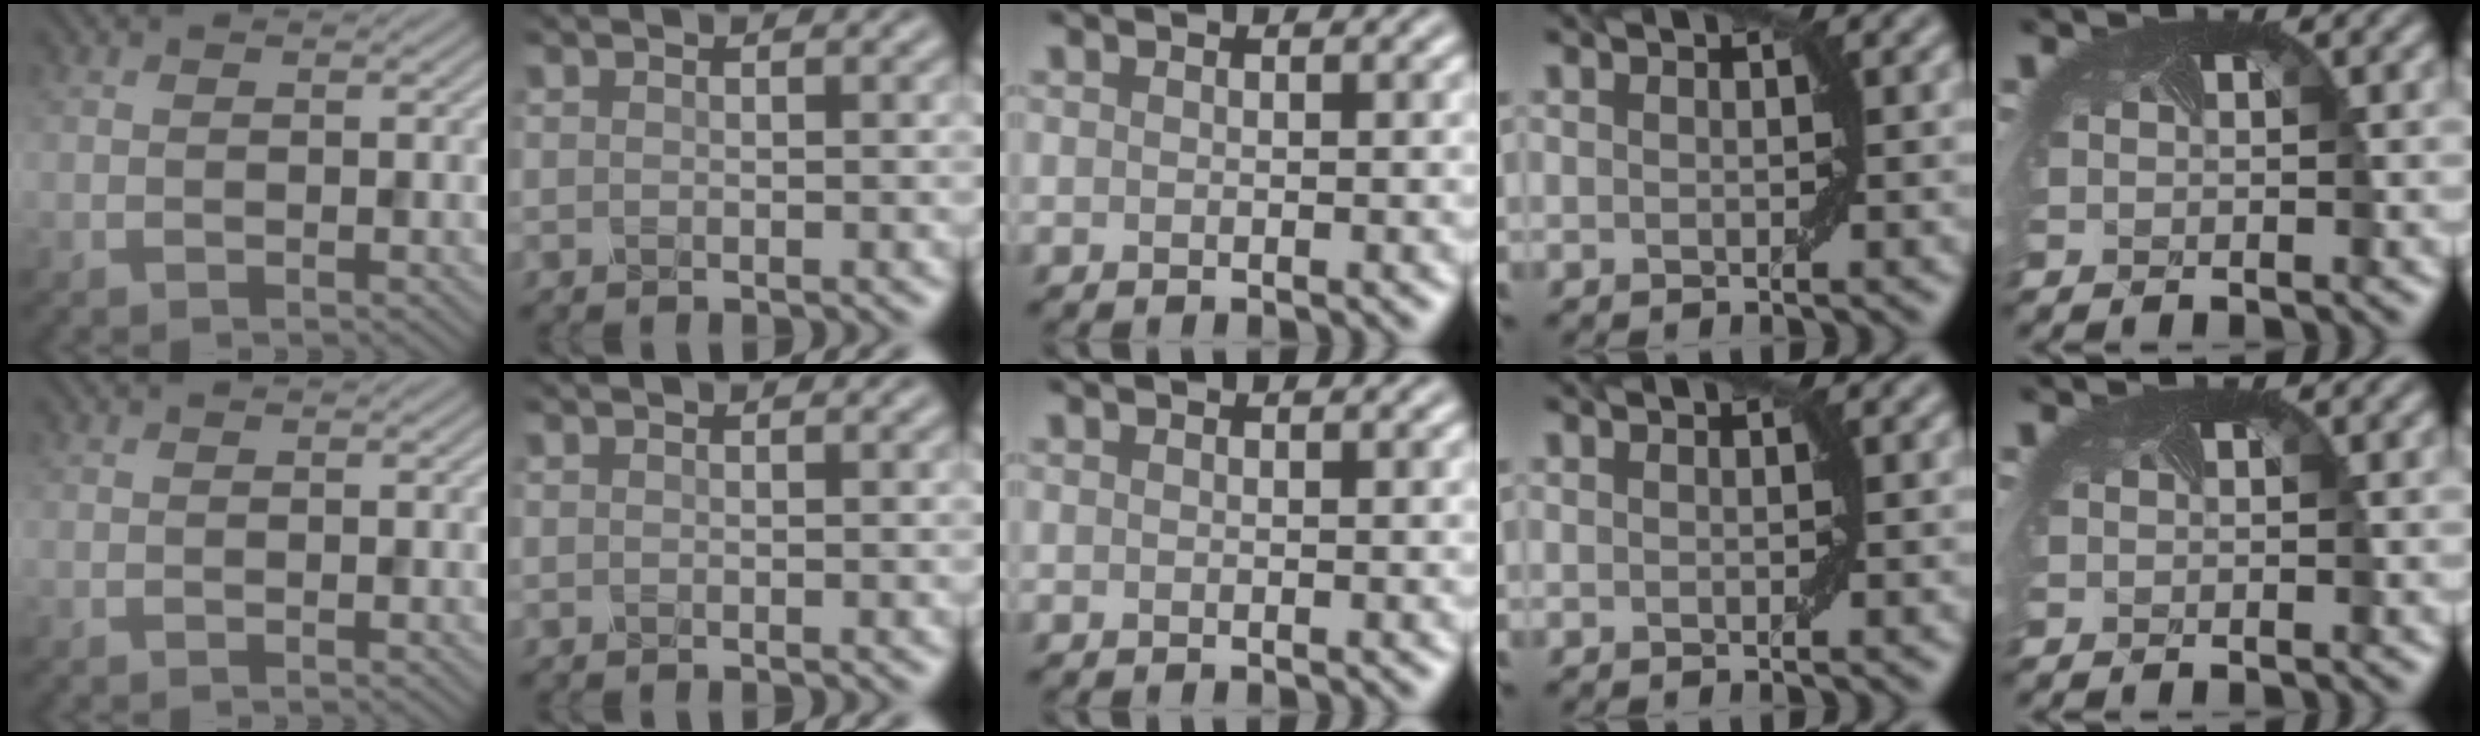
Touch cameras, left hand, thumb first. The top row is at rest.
{}